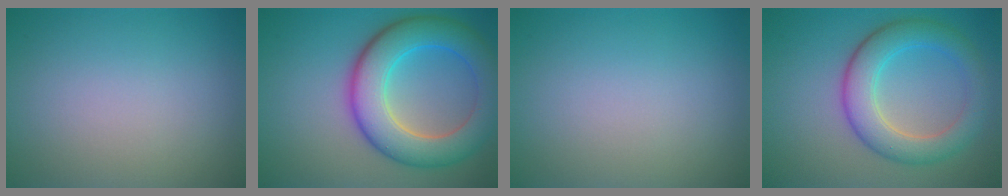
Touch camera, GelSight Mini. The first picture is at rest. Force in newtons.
{"total": 8.7, "press": 8.7, "slide": 0.2}
{"total": 0.0}
{"total": 5.6, "press": 5.6, "slide": 0.1}